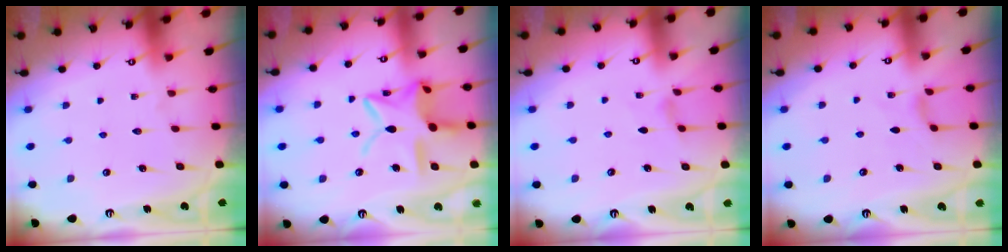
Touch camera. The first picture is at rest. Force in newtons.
{"total": 15.8, "press": 15.8, "slide": 1.1}
{"total": 1.9, "press": 1.9, "slide": 0.4}
{"total": 1.7, "press": 1.6, "slide": 0.4}